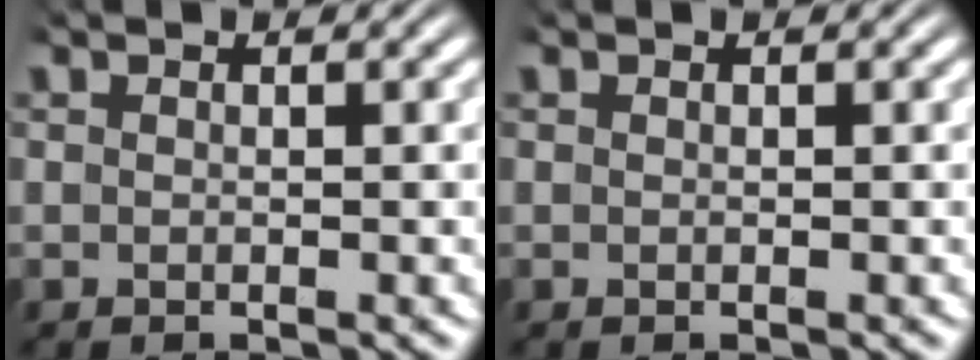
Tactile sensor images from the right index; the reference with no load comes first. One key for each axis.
{"total": 0.0}